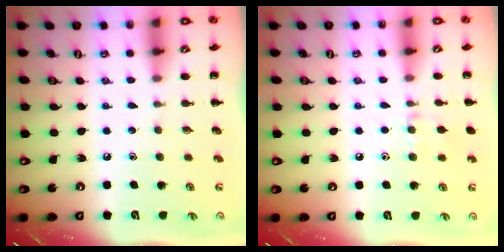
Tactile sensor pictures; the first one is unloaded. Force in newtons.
{"total": 6.8, "press": 6.4, "slide": 2.3}